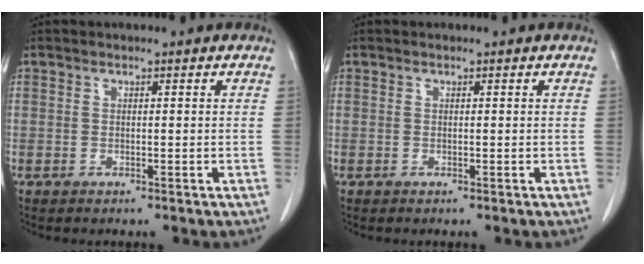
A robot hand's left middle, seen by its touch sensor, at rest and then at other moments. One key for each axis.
{"total": 0.0}